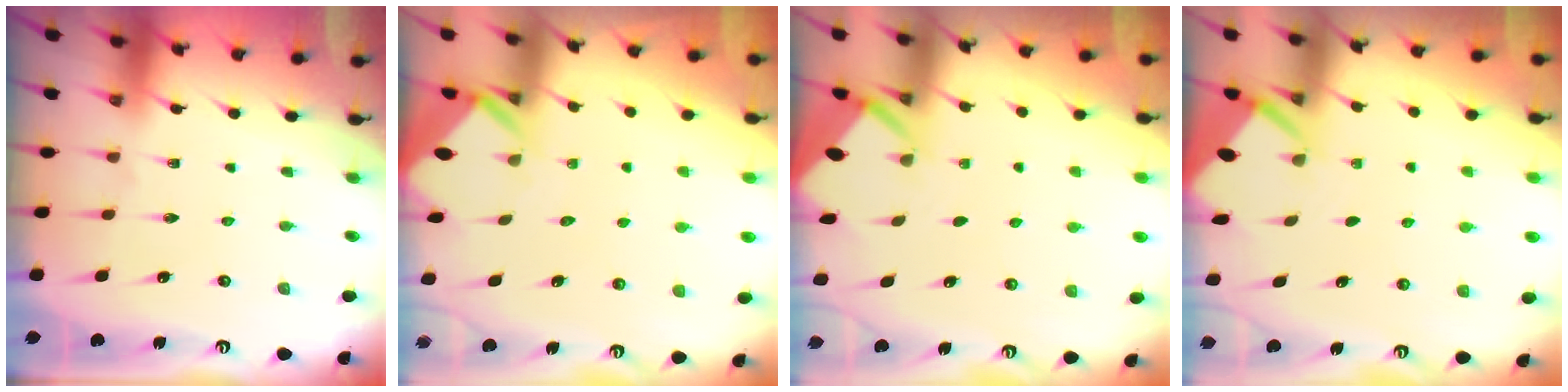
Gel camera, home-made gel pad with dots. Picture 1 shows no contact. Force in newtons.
{"total": 3.4, "press": 3.4, "slide": 0.3}
{"total": 2.3, "press": 2.3, "slide": 0.1}
{"total": 2.5, "press": 2.5, "slide": 0.0}